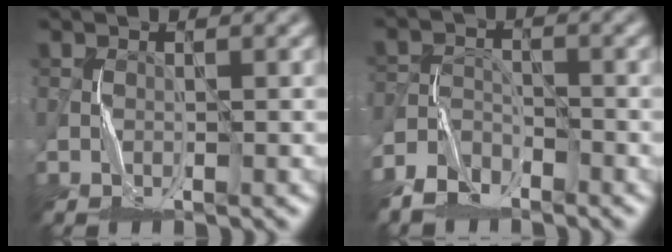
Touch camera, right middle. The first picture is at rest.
{"total": 3.7, "force": [-3.0, 1.9, 1.3], "torque": [-0.026, 0.000, -0.066]}